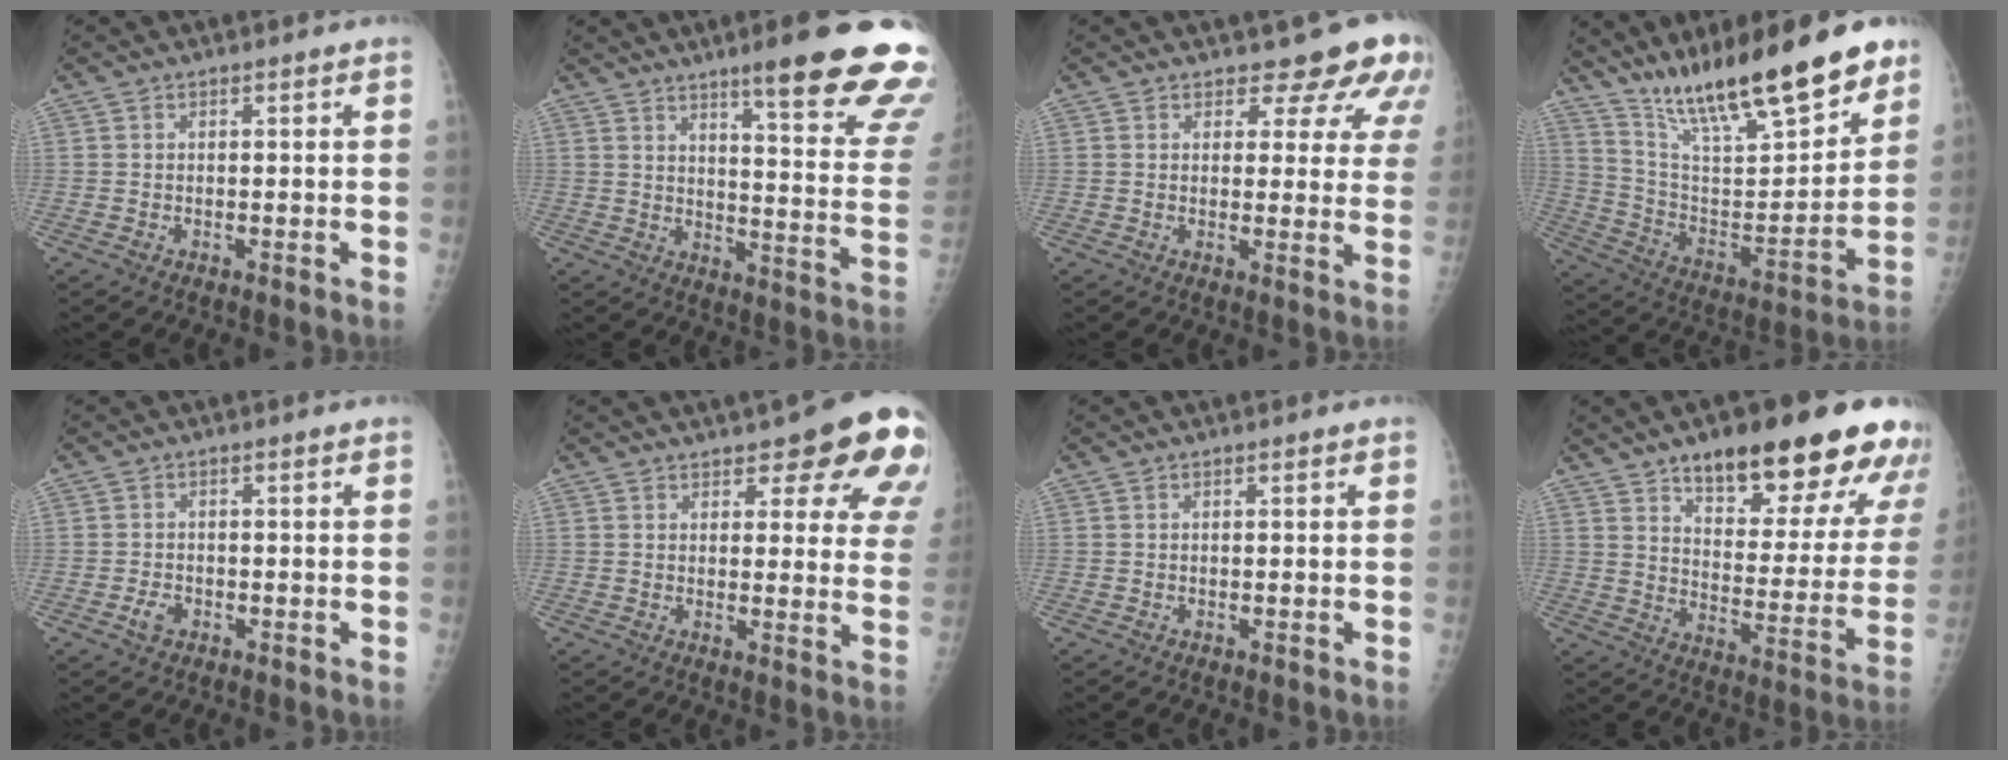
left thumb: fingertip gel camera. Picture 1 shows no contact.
{"total": 22.9, "force": [15.4, 2.9, 16.7], "torque": [-0.184, -0.079, 0.200]}
{"total": 9.6, "force": [7.7, 4.3, 3.7], "torque": [-0.001, -0.042, 0.072]}
{"total": 24.8, "force": [18.5, 5.7, 15.5], "torque": [-0.223, -0.083, 0.317]}
{"total": 2.0, "force": [-0.9, 1.3, 1.1], "torque": [-0.023, 0.006, -0.015]}
{"total": 15.2, "force": [9.3, 5.5, 10.7], "torque": [-0.088, -0.039, 0.100]}
{"total": 0.0}
{"total": 25.2, "force": [16.6, 8.8, 16.8], "torque": [-0.178, -0.067, 0.236]}